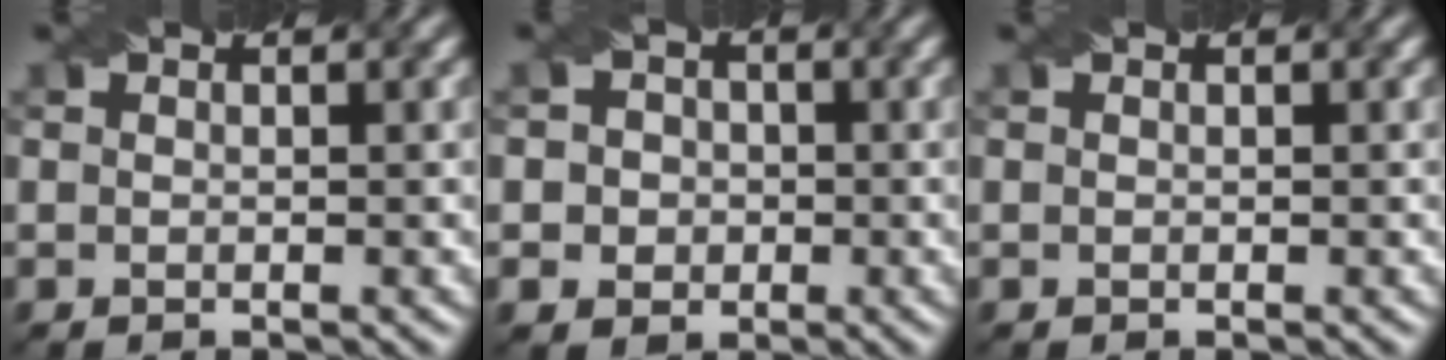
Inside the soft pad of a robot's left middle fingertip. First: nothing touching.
{"total": 3.5, "force": [0.0, 3.3, 1.2], "torque": [-0.001, 0.013, -0.015]}
{"total": 0.0}